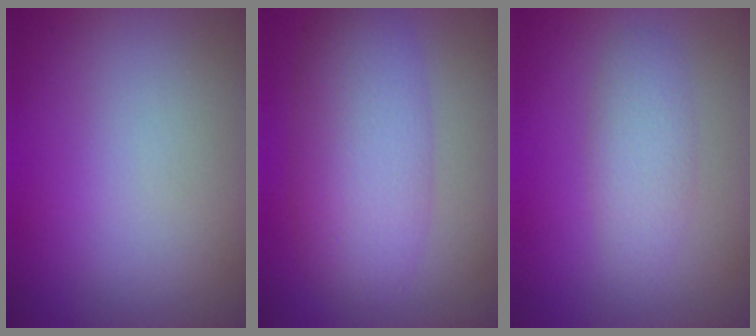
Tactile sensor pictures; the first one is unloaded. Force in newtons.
{"total": 6.6, "press": 6.6, "slide": 0.2}
{"total": 2.4, "press": 2.4, "slide": 0.2}